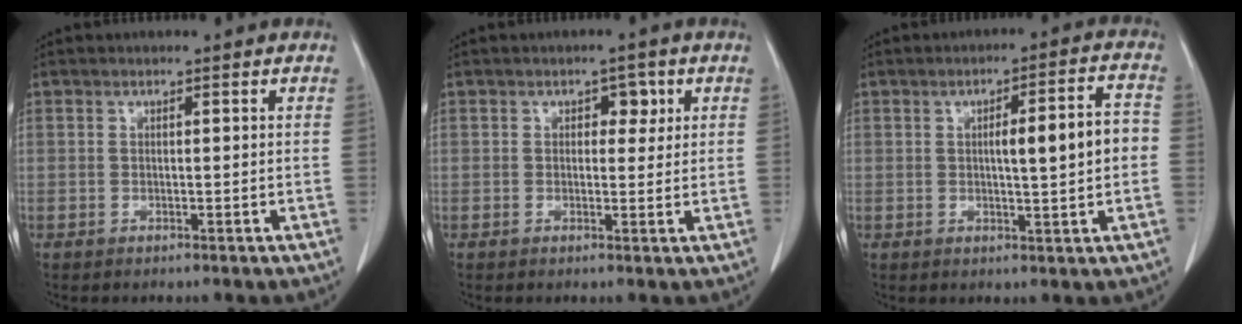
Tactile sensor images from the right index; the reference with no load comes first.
{"total": 2.5, "force": [0.9, 1.7, 1.7], "torque": [-0.016, 0.009, 0.010]}
{"total": 7.7, "force": [0.0, 0.8, 7.6], "torque": [-0.109, 0.017, 0.001]}